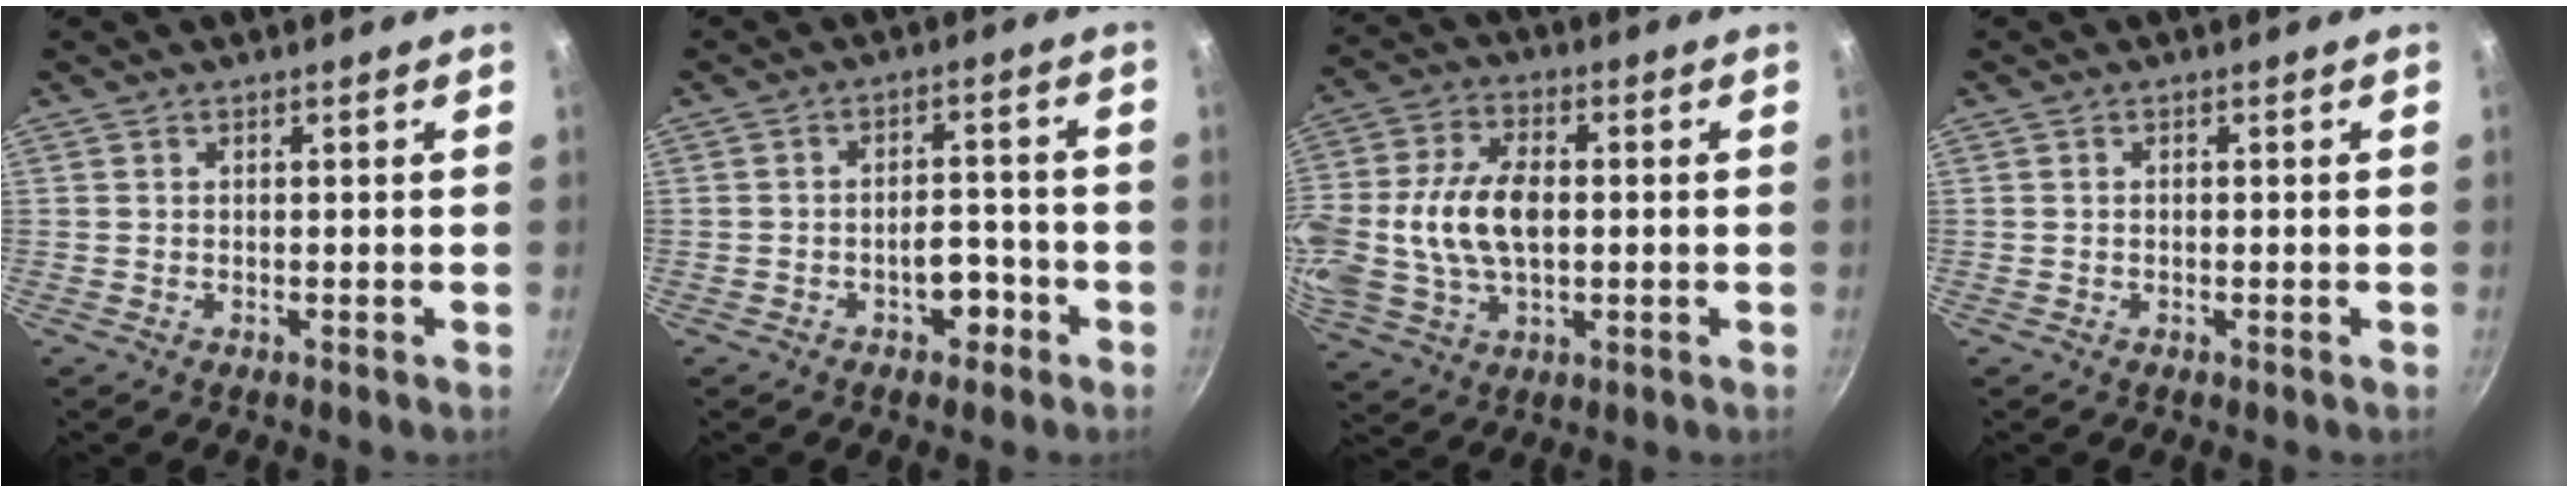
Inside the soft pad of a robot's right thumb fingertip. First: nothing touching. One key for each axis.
{"total": 5.1, "fx": -2.4, "fy": 3.2, "fz": 3.2, "tx": -0.023, "ty": 0.030, "tz": -0.037}
{"total": 18.2, "fx": -0.1, "fy": 11.2, "fz": 14.3, "tx": -0.318, "ty": 0.009, "tz": 0.006}
{"total": 0.0}